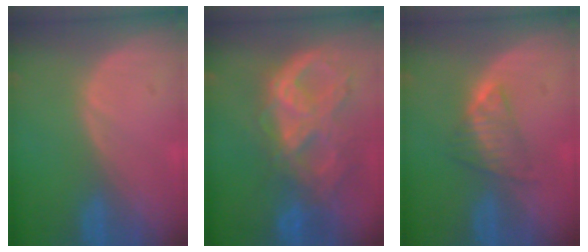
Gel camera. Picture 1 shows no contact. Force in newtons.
{"total": 10.5, "press": 8.9, "slide": 5.7}
{"total": 4.0, "press": 4.0, "slide": 0.6}